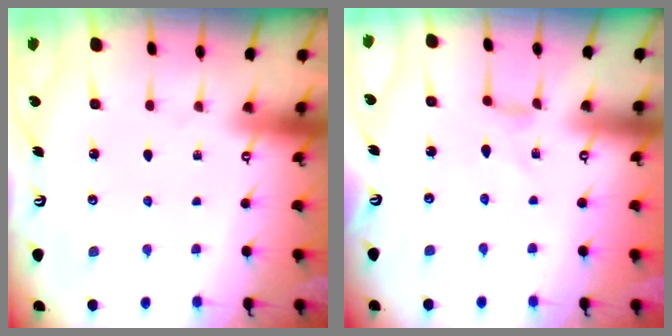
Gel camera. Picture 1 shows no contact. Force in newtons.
{"total": 0.0}